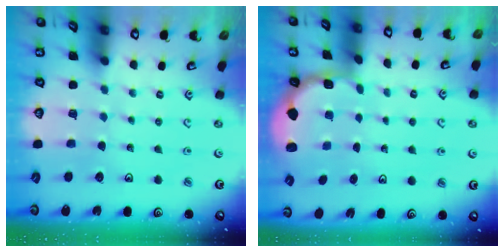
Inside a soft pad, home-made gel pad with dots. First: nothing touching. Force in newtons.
{"total": 1.8, "press": 1.6, "slide": 0.8}